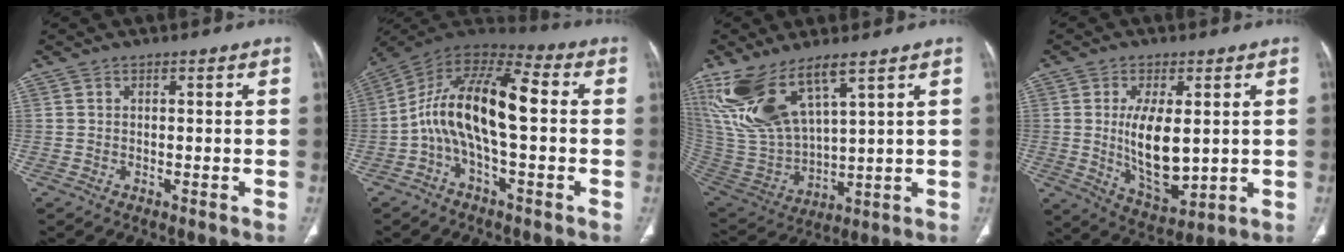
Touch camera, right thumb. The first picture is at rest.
{"total": 15.7, "force": [-1.2, 6.3, 14.4], "torque": [-0.258, 0.053, -0.031]}
{"total": 16.4, "force": [9.7, 5.9, 11.8], "torque": [-0.239, -0.043, 0.218]}
{"total": 12.4, "force": [0.8, 5.7, 10.9], "torque": [-0.174, -0.025, 0.030]}